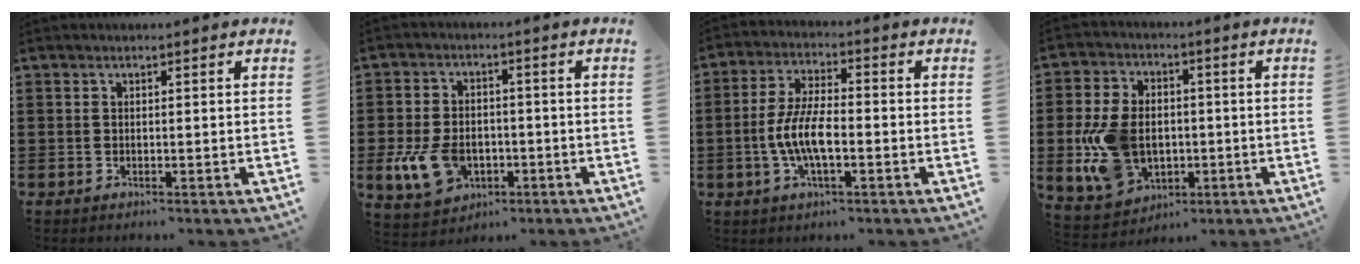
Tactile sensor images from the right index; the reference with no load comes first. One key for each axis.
{"total": 8.3, "fx": -2.5, "fy": 5.7, "fz": 5.5, "tx": -0.143, "ty": 0.001, "tz": -0.050}
{"total": 7.8, "fx": -1.6, "fy": 3.0, "fz": 7.1, "tx": -0.162, "ty": -0.005, "tz": -0.037}
{"total": 11.5, "fx": -1.3, "fy": 8.1, "fz": 8.1, "tx": -0.200, "ty": 0.009, "tz": -0.022}